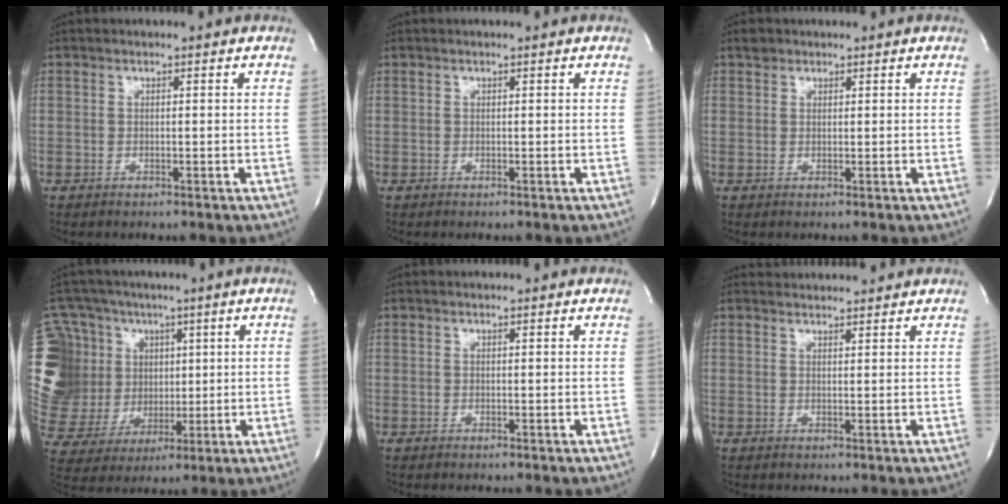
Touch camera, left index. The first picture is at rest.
{"total": 0.0}
{"total": 1.4, "force": [0.9, 1.0, 0.1], "torque": [0.004, 0.006, 0.012]}
{"total": 23.5, "force": [6.8, 20.0, 10.3], "torque": [-0.294, 0.083, 0.148]}
{"total": 0.7, "force": [0.7, 0.0, 0.1], "torque": [-0.003, 0.009, 0.010]}
{"total": 5.1, "force": [5.1, 0.6, 0.4], "torque": [-0.010, 0.028, 0.065]}